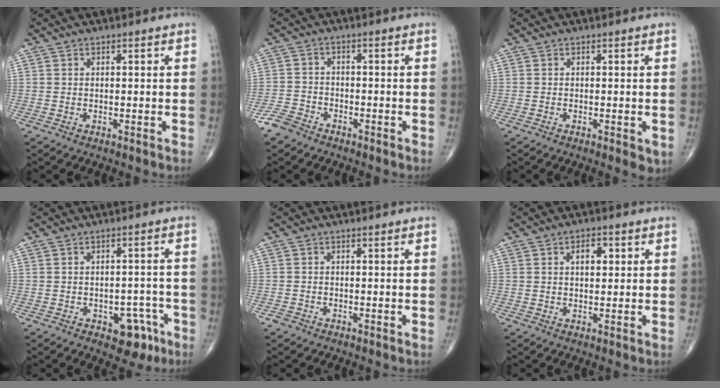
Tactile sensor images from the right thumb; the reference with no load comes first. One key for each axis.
{"total": 4.1, "fx": -3.3, "fy": 2.3, "fz": 0.9, "tx": -0.018, "ty": 0.011, "tz": -0.069}
{"total": 2.2, "fx": -0.6, "fy": 0.8, "fz": 2.0, "tx": -0.022, "ty": -0.004, "tz": -0.008}
{"total": 6.7, "fx": -3.4, "fy": 4.1, "fz": 4.1, "tx": -0.019, "ty": 0.029, "tz": -0.037}
{"total": 1.0, "fx": -0.7, "fy": 0.7, "fz": 0.1, "tx": -0.001, "ty": 0.003, "tz": -0.017}
{"total": 4.0, "fx": 1.2, "fy": 2.2, "fz": 3.1, "tx": -0.040, "ty": 0.002, "tz": 0.016}